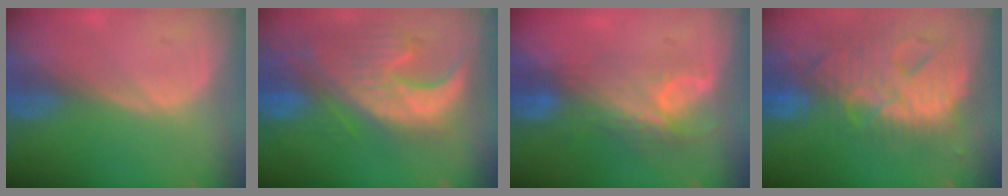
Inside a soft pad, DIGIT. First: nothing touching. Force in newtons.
{"total": 13.0, "press": 11.2, "slide": 6.6}
{"total": 7.9, "press": 6.8, "slide": 3.9}
{"total": 13.5, "press": 11.5, "slide": 7.1}